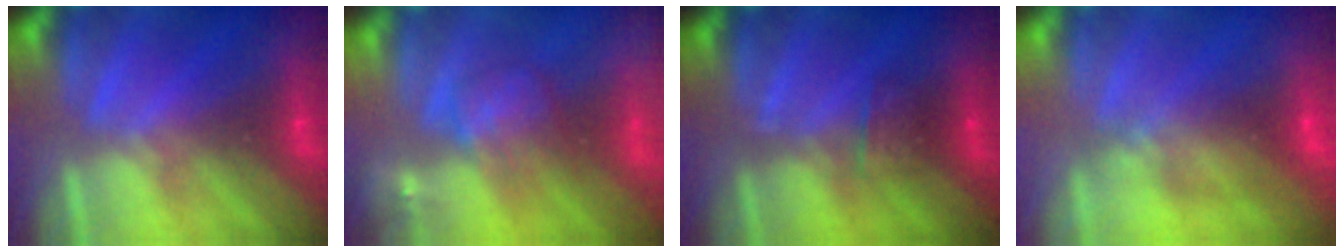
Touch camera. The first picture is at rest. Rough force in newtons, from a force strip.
{"total": 4.7}
{"total": 2.5}
{"total": 10.2}